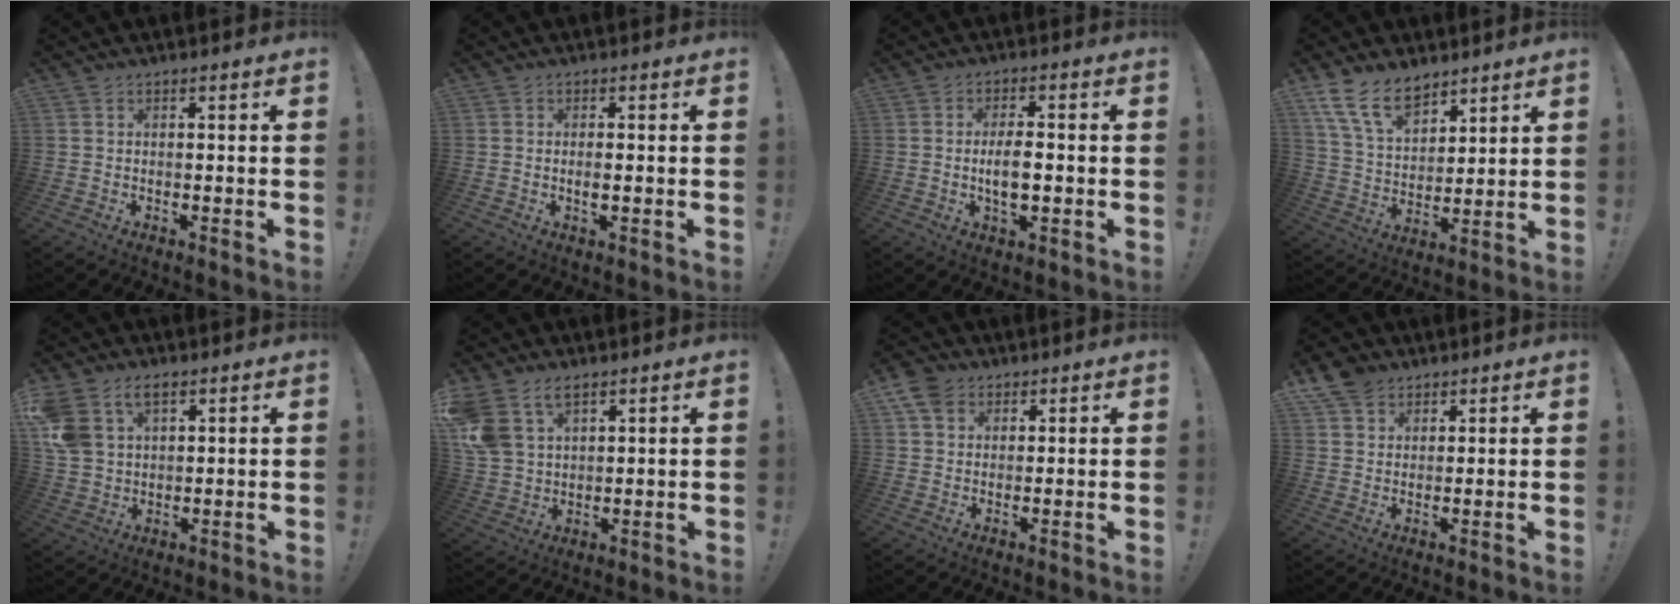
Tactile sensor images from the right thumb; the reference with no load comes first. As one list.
[{"total": 2.0, "force": [-0.4, 0.5, 1.9], "torque": [-0.025, -0.002, -0.007]}, {"total": 6.4, "force": [-0.8, 2.6, 5.8], "torque": [-0.098, -0.002, -0.019]}, {"total": 13.8, "force": [9.6, 7.3, 6.7], "torque": [-0.130, -0.050, 0.184]}, {"total": 9.8, "force": [5.1, 6.4, 5.4], "torque": [-0.117, -0.015, 0.101]}, {"total": 9.8, "force": [6.1, 6.1, 4.6], "torque": [-0.099, -0.024, 0.127]}, {"total": 6.9, "force": [3.8, 5.0, 2.9], "torque": [-0.049, -0.012, 0.075]}, {"total": 6.3, "force": [4.5, 4.1, 1.6], "torque": [-0.024, -0.025, 0.087]}]